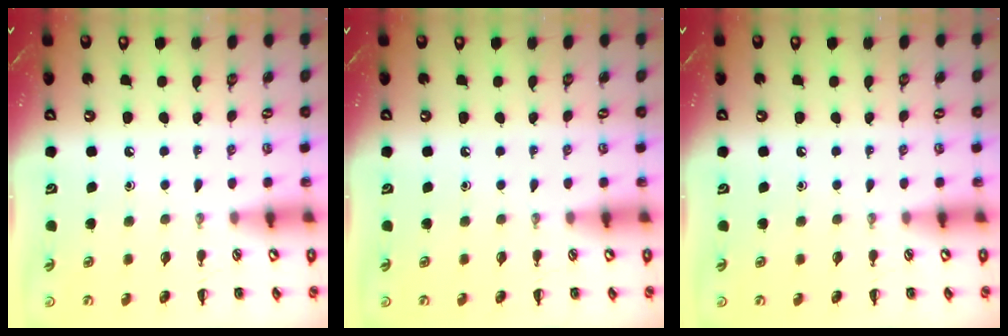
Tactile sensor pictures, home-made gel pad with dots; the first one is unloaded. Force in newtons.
{"total": 0.0}
{"total": 0.0}